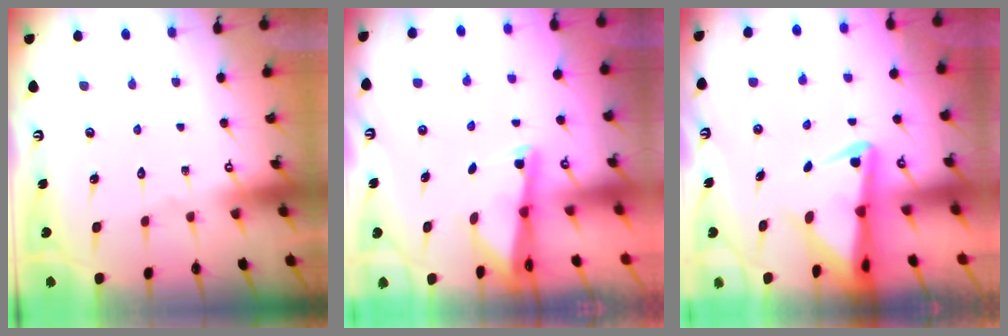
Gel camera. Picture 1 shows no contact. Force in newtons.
{"total": 1.6, "press": 1.6, "slide": 0.3}
{"total": 4.2, "press": 4.1, "slide": 0.9}